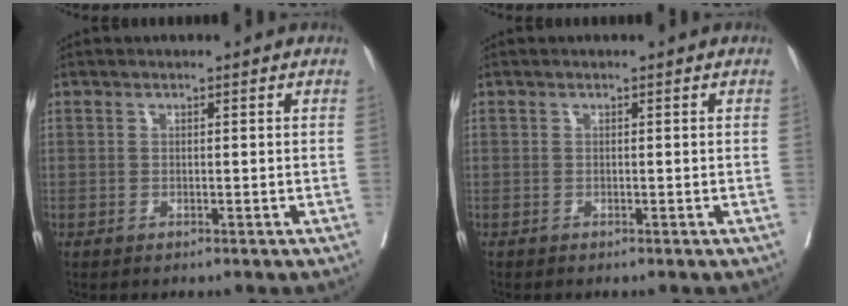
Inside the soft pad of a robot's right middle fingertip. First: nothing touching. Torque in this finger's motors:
{"motor_torque": [-0.32, -0.11, 0.00, 0.00]}